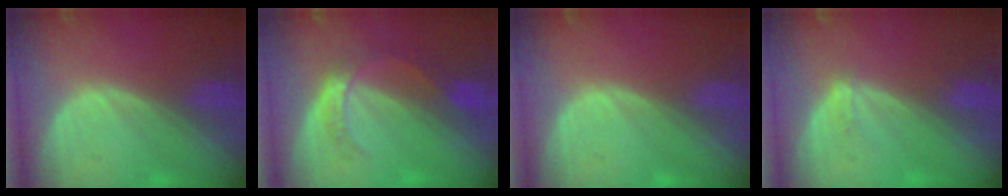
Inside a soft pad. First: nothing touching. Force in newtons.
{"total": 5.3, "press": 4.8, "slide": 2.2}
{"total": 0.0}
{"total": 1.5, "press": 1.1, "slide": 1.0}